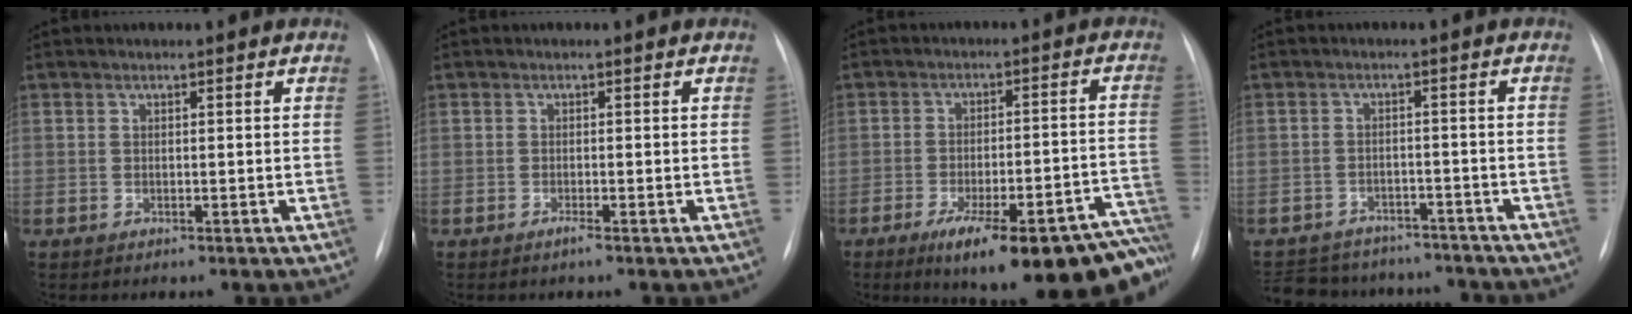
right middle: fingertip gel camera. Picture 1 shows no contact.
{"total": 0.8, "force": [-0.6, -0.2, 0.5], "torque": [-0.010, -0.001, -0.011]}
{"total": 22.5, "force": [-17.2, 3.5, 14.1], "torque": [-0.113, 0.020, -0.232]}
{"total": 14.9, "force": [-13.1, 6.1, 3.8], "torque": [-0.091, 0.012, -0.167]}